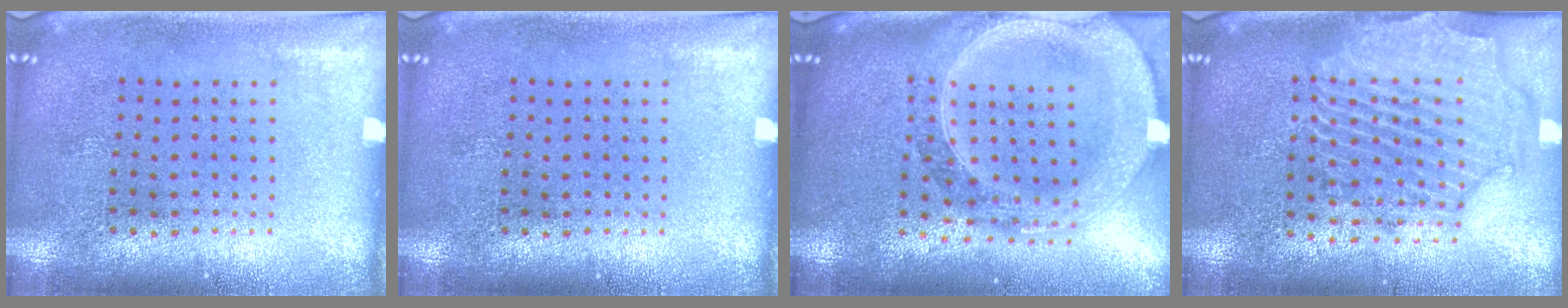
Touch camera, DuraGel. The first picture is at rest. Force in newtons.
{"total": 0.0}
{"total": 3.1, "press": 2.6, "slide": 1.7}
{"total": 2.3, "press": 2.2, "slide": 0.9}